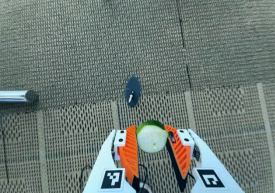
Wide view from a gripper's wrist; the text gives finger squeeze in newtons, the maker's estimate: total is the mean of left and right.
{"total": 9.0, "left": 8.6, "right": 9.5}